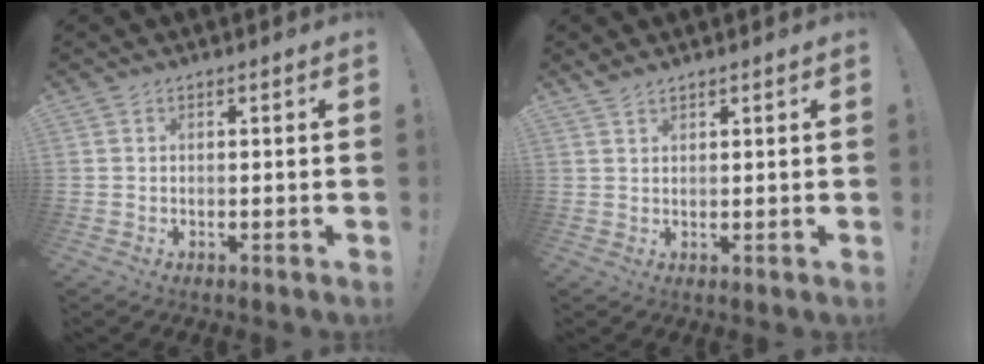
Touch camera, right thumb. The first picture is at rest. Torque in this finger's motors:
{"motor_torque": [-0.14, -0.16, 0.02, 0.00, 0.08]}